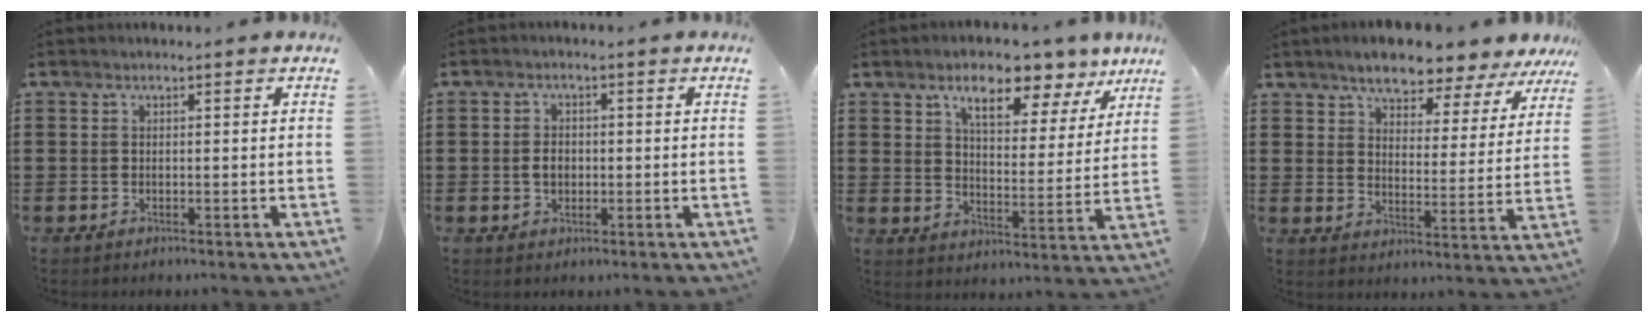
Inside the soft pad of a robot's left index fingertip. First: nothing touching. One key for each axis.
{"total": 2.5, "fx": -0.3, "fy": 1.8, "fz": 1.7, "tx": -0.036, "ty": 0.005, "tz": -0.007}
{"total": 8.5, "fx": 6.7, "fy": 2.6, "fz": 4.5, "tx": -0.076, "ty": -0.033, "tz": 0.109}
{"total": 6.4, "fx": 6.0, "fy": 1.1, "fz": 2.1, "tx": -0.061, "ty": -0.030, "tz": 0.102}